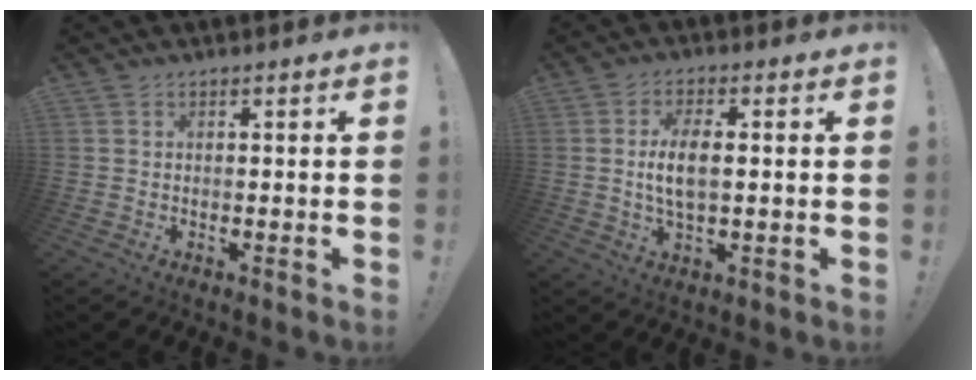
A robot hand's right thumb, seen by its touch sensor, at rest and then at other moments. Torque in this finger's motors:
{"motor_torque": [0.02, 0.30, 0.50, -0.32, 0.06]}